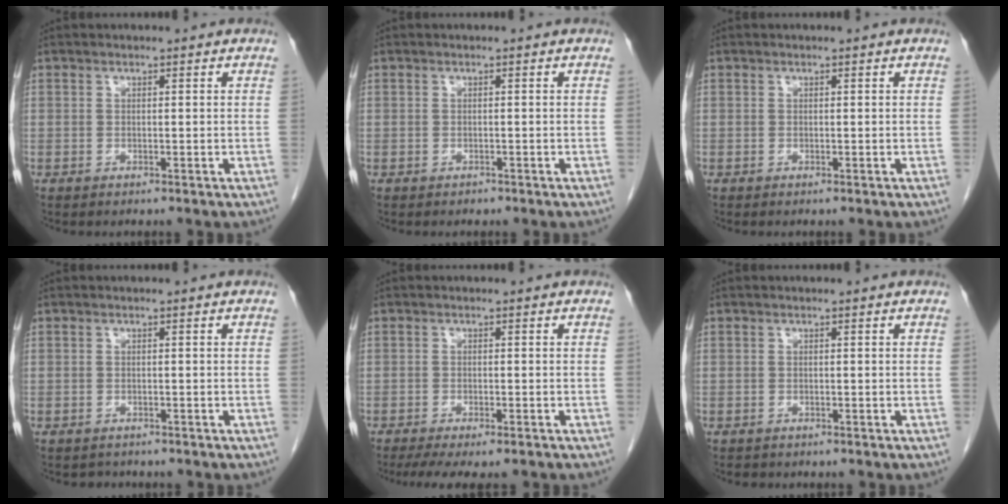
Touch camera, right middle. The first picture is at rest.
{"total": 0.5, "force": [-0.4, 0.3, 0.0], "torque": [-0.005, 0.000, -0.008]}
{"total": 0.0}
{"total": 1.7, "force": [-1.5, 0.8, 0.0], "torque": [-0.004, -0.001, -0.023]}
{"total": 8.2, "force": [-6.7, 1.8, 4.5], "torque": [-0.060, -0.009, -0.099]}
{"total": 1.3, "force": [-1.1, 0.7, 0.2], "torque": [-0.009, 0.000, -0.014]}